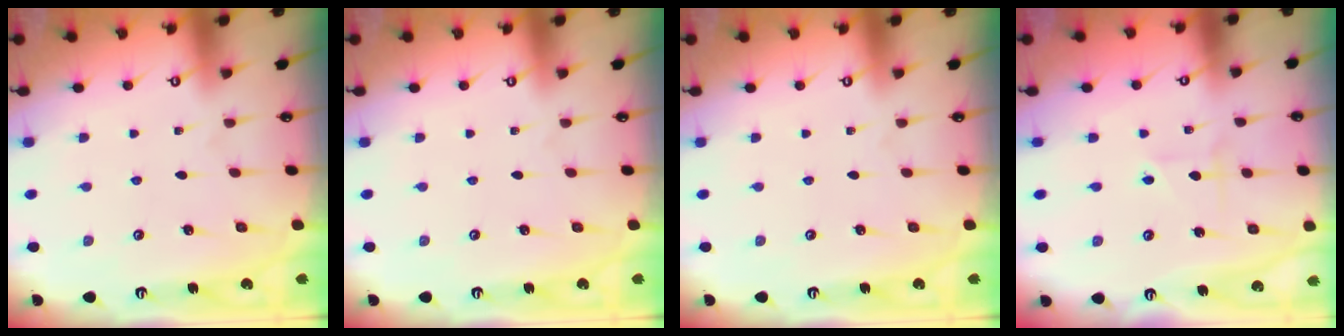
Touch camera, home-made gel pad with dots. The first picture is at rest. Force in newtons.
{"total": 0.0}
{"total": 0.0}
{"total": 2.1, "press": 1.8, "slide": 1.1}